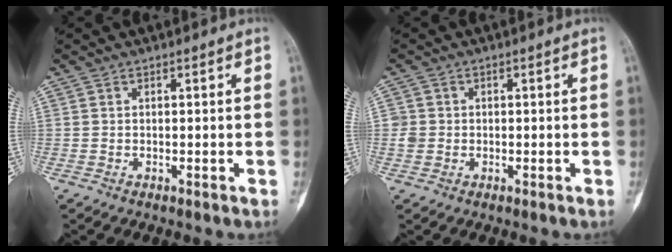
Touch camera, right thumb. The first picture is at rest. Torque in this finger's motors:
{"motor_torque": [-0.16, 0.20, 0.23, -0.13, -0.02]}